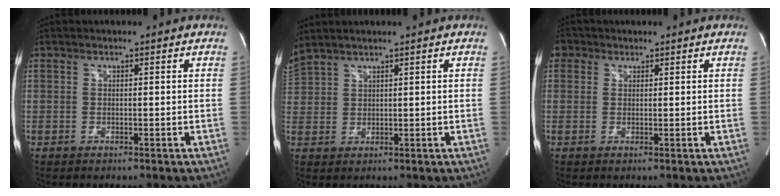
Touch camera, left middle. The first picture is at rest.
{"total": 3.8, "force": [3.5, 0.1, 1.4], "torque": [-0.045, 0.023, 0.082]}
{"total": 2.3, "force": [1.1, 2.0, 0.3], "torque": [0.001, 0.011, 0.015]}